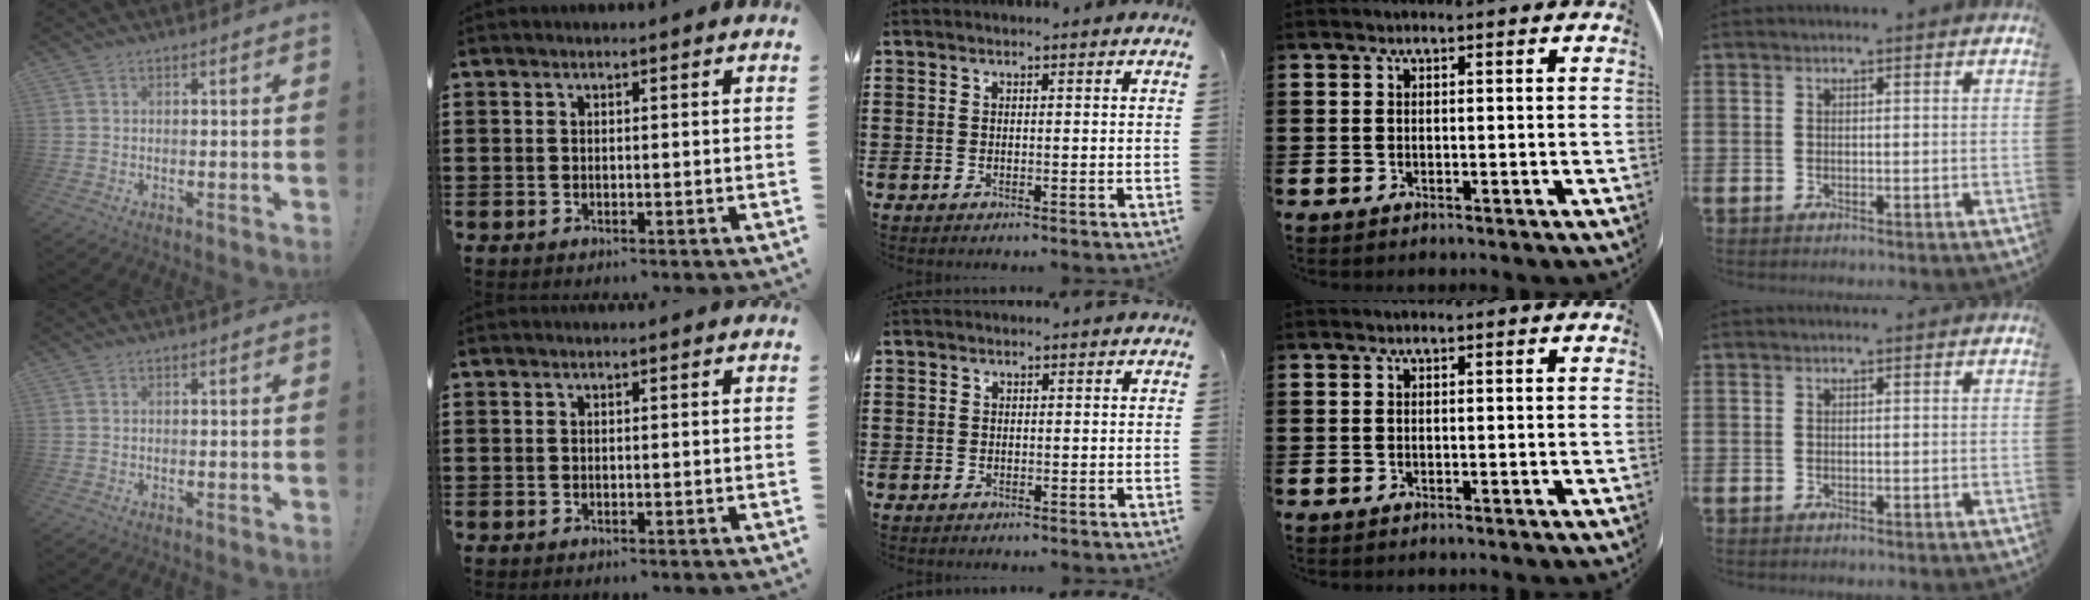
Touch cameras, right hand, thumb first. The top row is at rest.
{"middle": {"total": 0.5, "force": [-0.1, 0.5, 0.1], "torque": [-0.003, -0.001, -0.002]}}